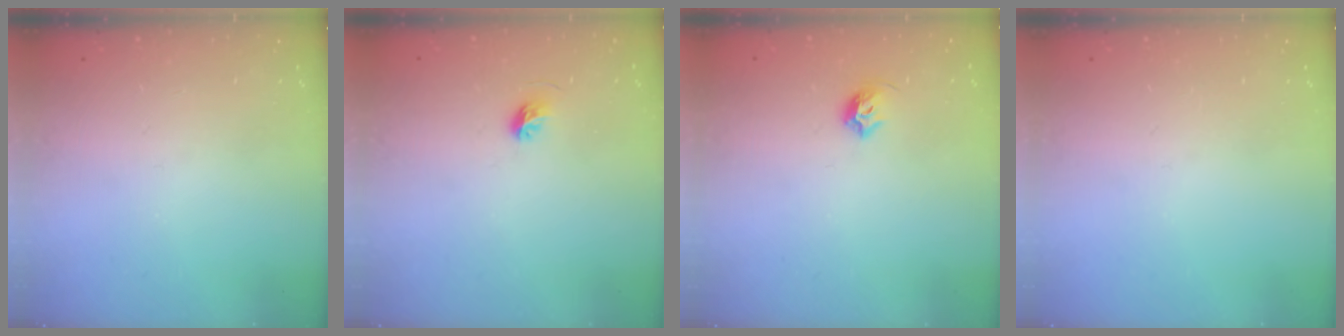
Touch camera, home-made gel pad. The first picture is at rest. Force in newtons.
{"total": 4.5, "press": 4.3, "slide": 1.4}
{"total": 5.6, "press": 5.5, "slide": 1.3}
{"total": 0.0}